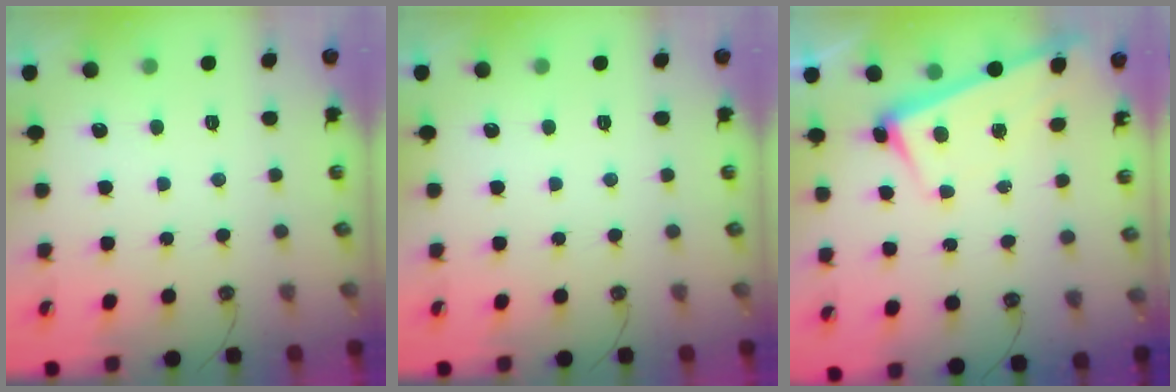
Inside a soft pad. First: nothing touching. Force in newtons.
{"total": 0.0}
{"total": 2.7, "press": 2.6, "slide": 0.7}